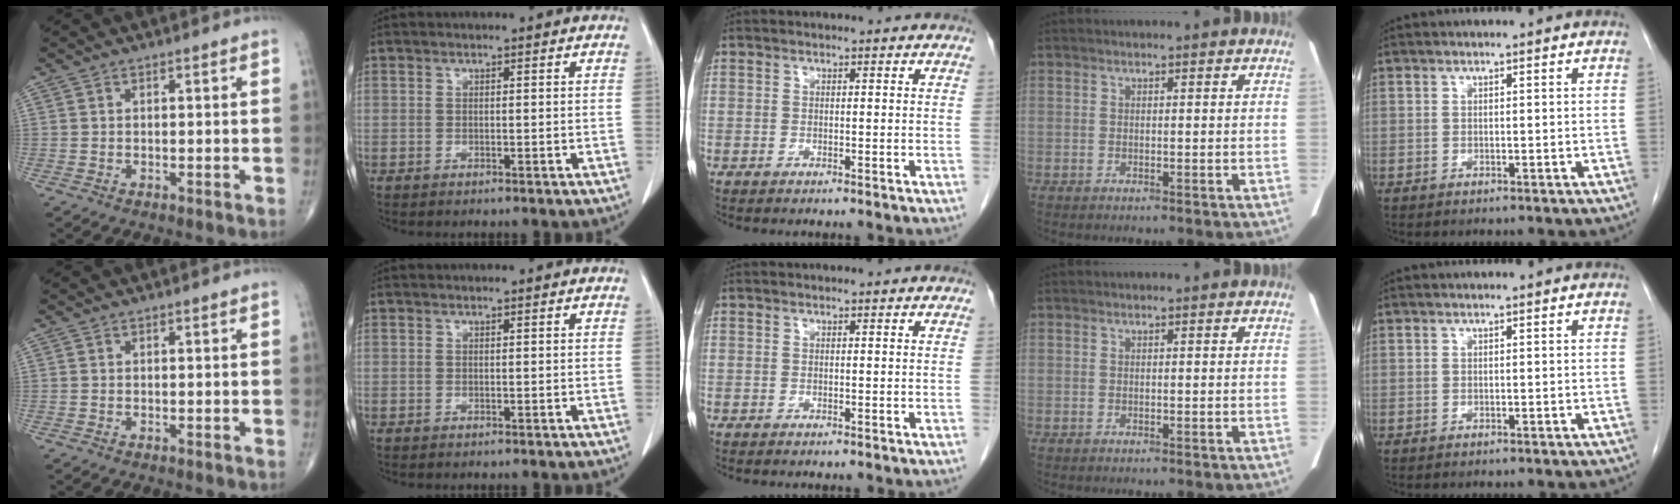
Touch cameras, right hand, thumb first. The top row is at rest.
{}